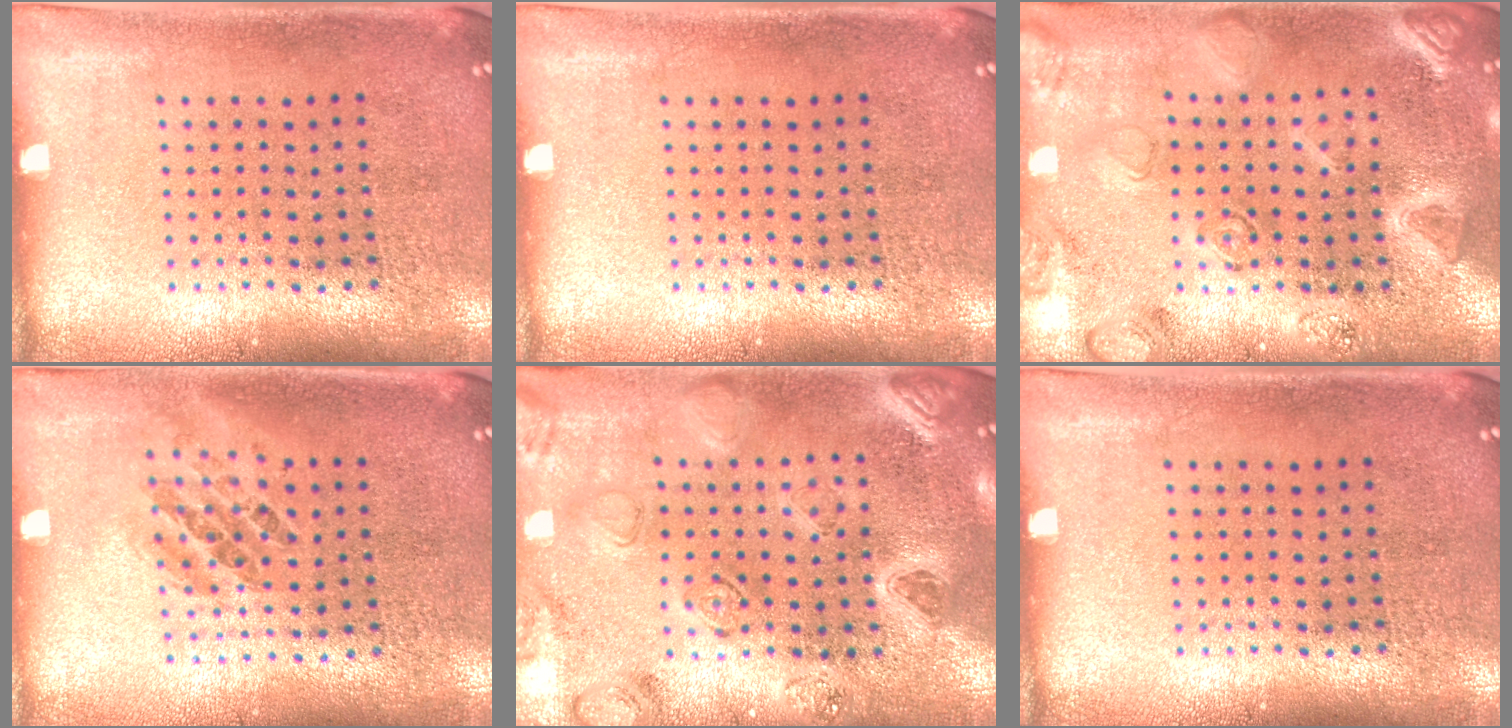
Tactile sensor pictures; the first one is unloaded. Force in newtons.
{"total": 0.0}
{"total": 2.9, "press": 2.9, "slide": 0.5}
{"total": 0.9, "press": 0.8, "slide": 0.4}
{"total": 2.2, "press": 2.2, "slide": 0.2}
{"total": 0.0}